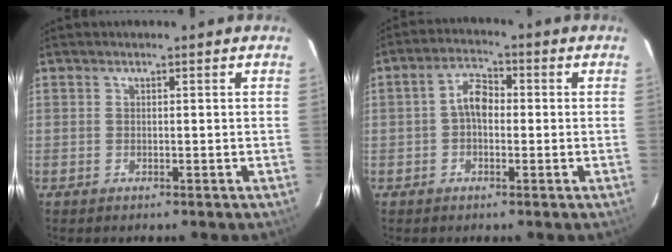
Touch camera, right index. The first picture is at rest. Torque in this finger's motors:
{"motor_torque": [0.64, -0.02, 0.36, 0.07]}